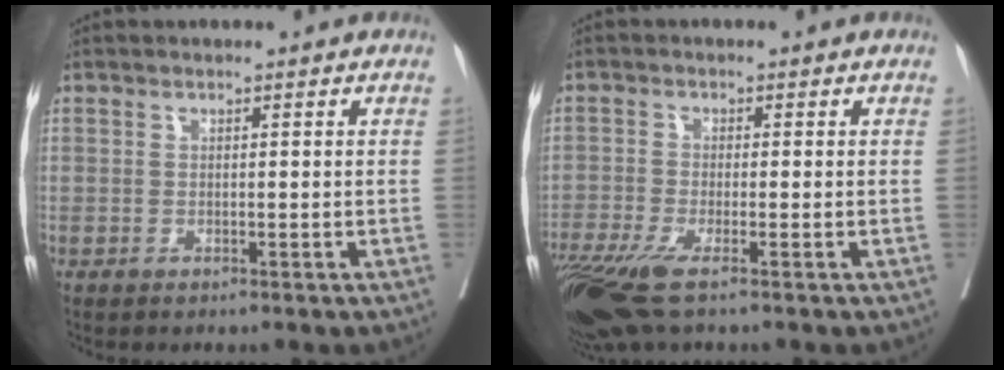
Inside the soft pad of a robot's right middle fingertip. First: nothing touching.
{"total": 8.1, "force": [-5.4, 1.3, 5.9], "torque": [-0.108, -0.020, -0.100]}